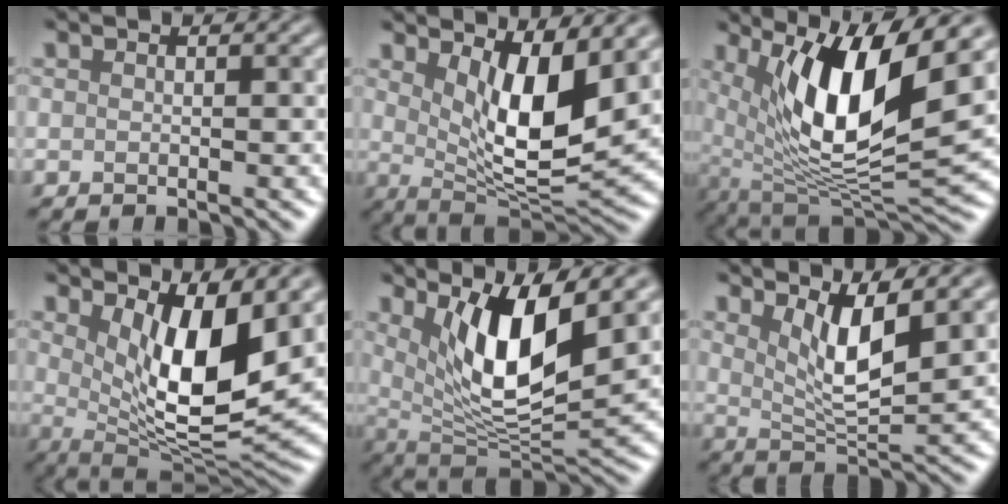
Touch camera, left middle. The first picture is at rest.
{"total": 8.1, "force": [2.7, 2.8, 7.1], "torque": [-0.120, -0.024, 0.051]}
{"total": 11.6, "force": [4.0, 3.6, 10.3], "torque": [-0.174, -0.012, 0.078]}
{"total": 9.5, "force": [3.0, 3.3, 8.4], "torque": [-0.139, -0.025, 0.056]}
{"total": 8.6, "force": [3.4, 2.7, 7.4], "torque": [-0.125, -0.024, 0.063]}
{"total": 4.9, "force": [2.4, 1.2, 4.1], "torque": [-0.075, -0.012, 0.047]}